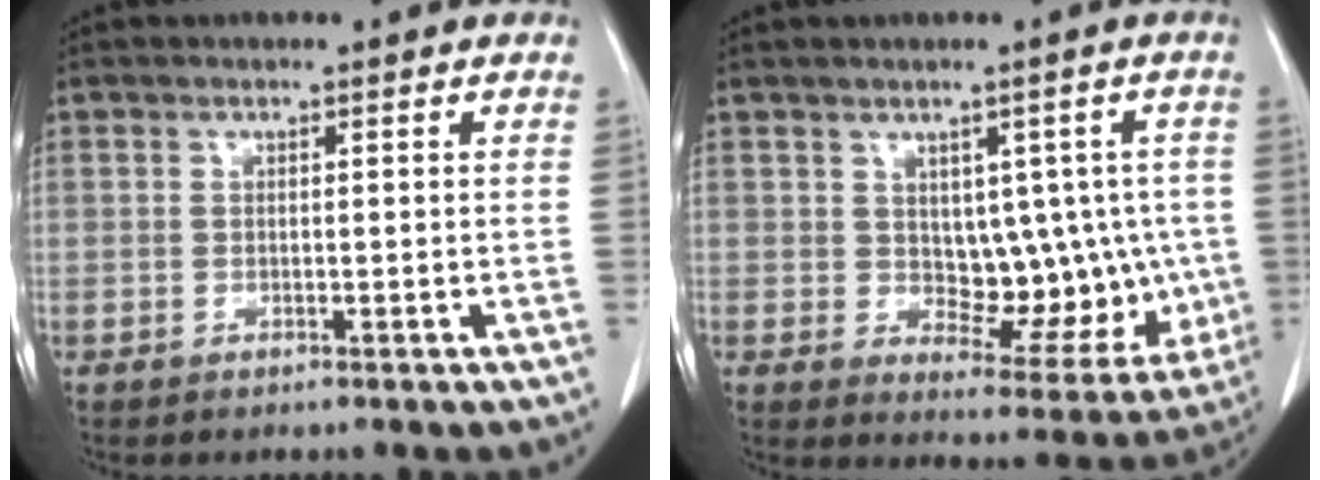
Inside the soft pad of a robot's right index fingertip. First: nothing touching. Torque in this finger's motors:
{"motor_torque": [0.21, 0.08, 0.14, 0.01]}